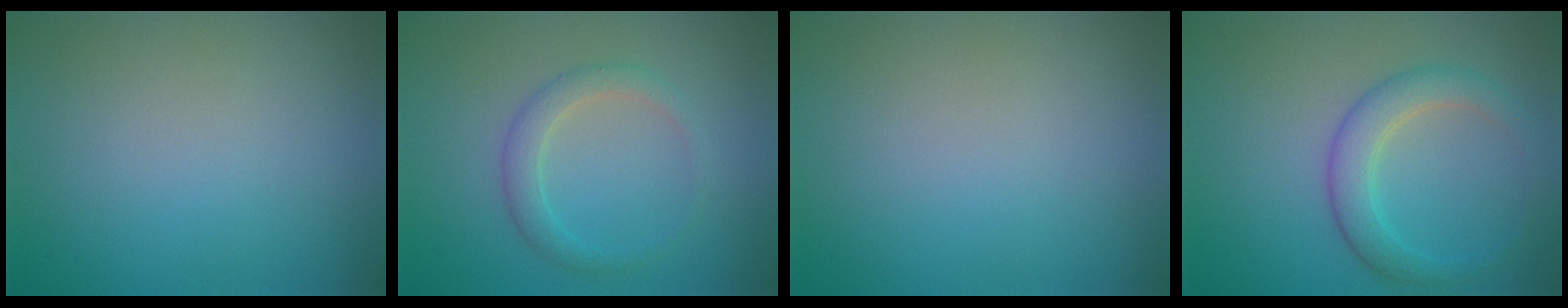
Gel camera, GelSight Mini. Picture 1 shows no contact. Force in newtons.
{"total": 2.2, "press": 2.2, "slide": 0.2}
{"total": 0.0}
{"total": 3.3, "press": 3.3, "slide": 0.1}